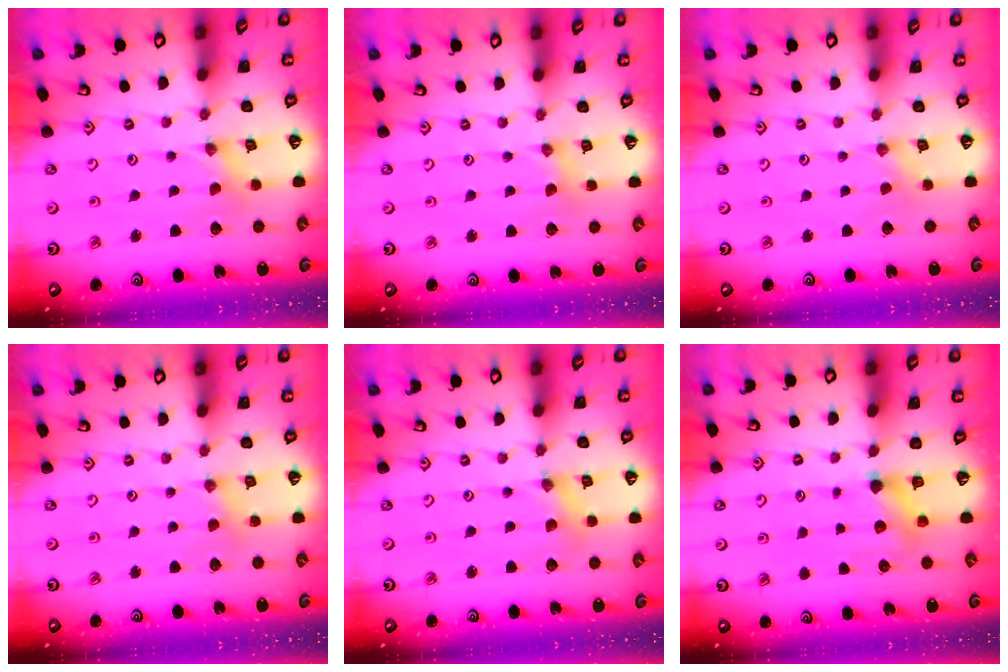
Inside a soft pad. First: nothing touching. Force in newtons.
{"total": 1.7, "press": 1.7, "slide": 0.2}
{"total": 0.0}
{"total": 3.0, "press": 3.0, "slide": 0.4}
{"total": 2.5, "press": 2.5, "slide": 0.3}
{"total": 5.5, "press": 5.5, "slide": 0.6}